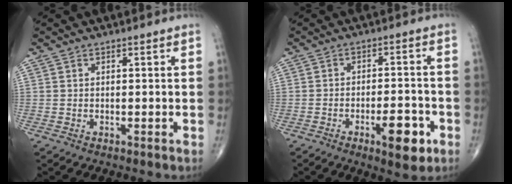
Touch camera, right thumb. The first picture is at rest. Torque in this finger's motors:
{"motor_torque": [1.65, 1.37, 0.89, -0.44, 0.05]}